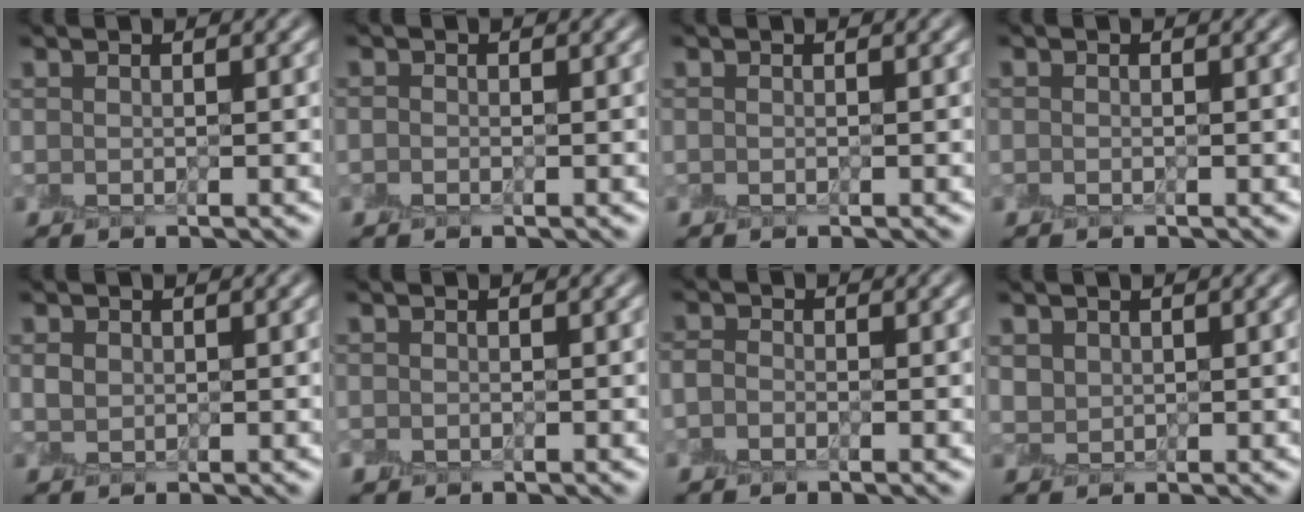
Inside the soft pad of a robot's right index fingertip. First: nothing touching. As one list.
[{"total": 0.6, "force": [-0.4, 0.4, 0.0], "torque": [0.004, 0.001, -0.005]}, {"total": 0.0}, {"total": 0.6, "force": [-0.3, 0.4, -0.1], "torque": [0.006, 0.001, -0.002]}, {"total": 1.1, "force": [0.0, 1.0, 0.4], "torque": [-0.008, 0.003, 0.008]}, {"total": 0.5, "force": [-0.3, 0.4, 0.0], "torque": [0.003, 0.002, -0.002]}, {"total": 1.1, "force": [-0.7, 0.8, 0.2], "torque": [-0.001, 0.003, -0.015]}, {"total": 1.5, "force": [0.6, 1.3, 0.4], "torque": [-0.009, 0.001, 0.020]}]